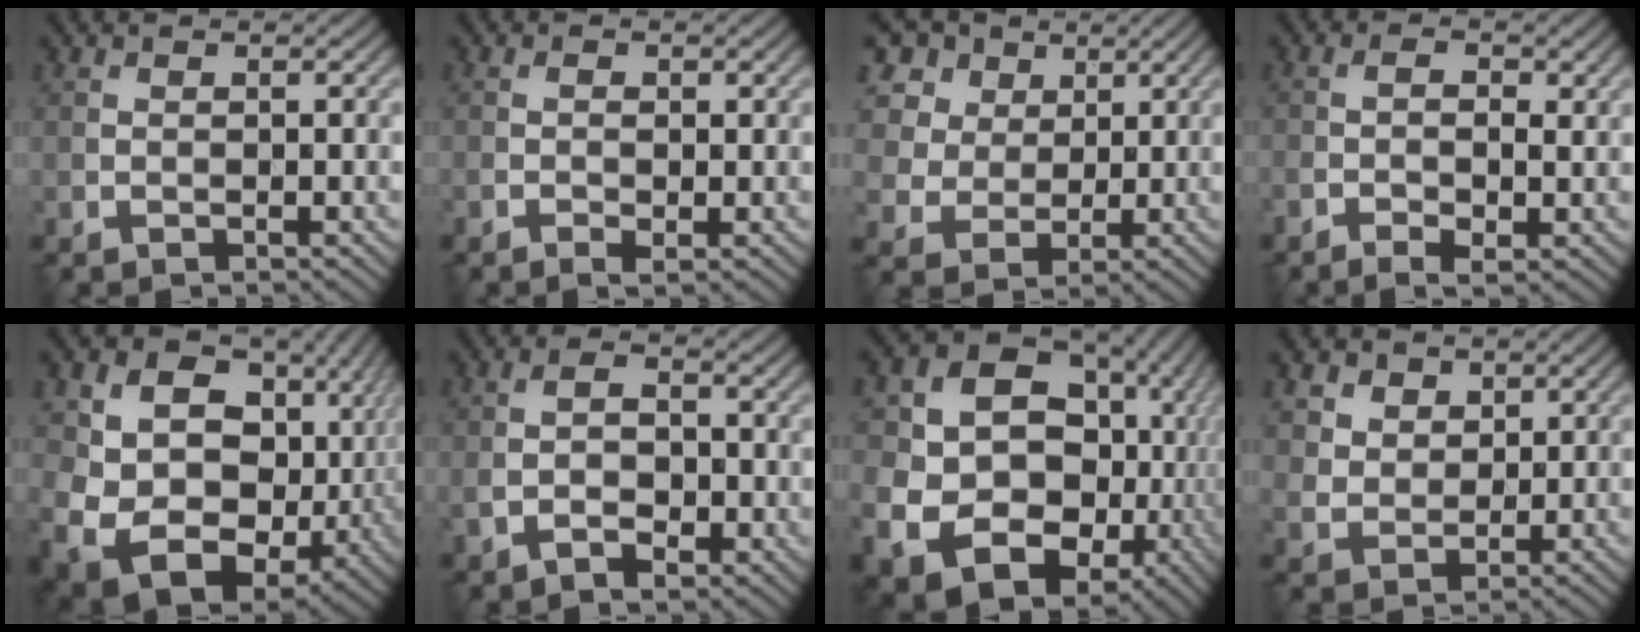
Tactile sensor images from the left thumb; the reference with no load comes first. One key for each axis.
{"total": 1.6, "fx": -0.4, "fy": 0.7, "fz": 1.4, "tx": -0.025, "ty": -0.001, "tz": -0.008}
{"total": 11.8, "fx": 5.1, "fy": 9.3, "fz": 5.3, "tx": -0.196, "ty": 0.025, "tz": 0.111}
{"total": 3.9, "fx": -1.2, "fy": 1.3, "fz": 3.5, "tx": -0.068, "ty": -0.003, "tz": -0.022}
{"total": 16.1, "fx": 0.7, "fy": 11.9, "fz": 10.8, "tx": -0.200, "ty": -0.025, "tz": 0.046}
{"total": 4.3, "fx": -1.3, "fy": 2.4, "fz": 3.4, "tx": -0.069, "ty": -0.003, "tz": -0.024}
{"total": 19.2, "fx": -2.2, "fy": 16.0, "fz": 10.2, "tx": -0.204, "ty": -0.038, "tz": -0.016}
{"total": 4.8, "fx": 2.7, "fy": 3.6, "fz": 1.7, "tx": -0.066, "ty": -0.012, "tz": 0.062}